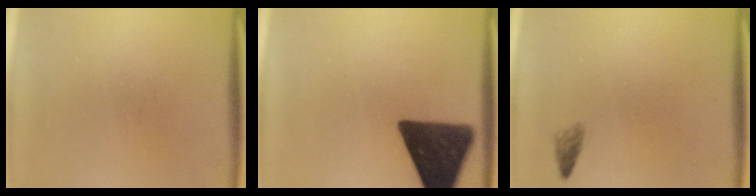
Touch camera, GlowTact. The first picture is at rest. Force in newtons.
{"total": 15.9}
{"total": 1.1}